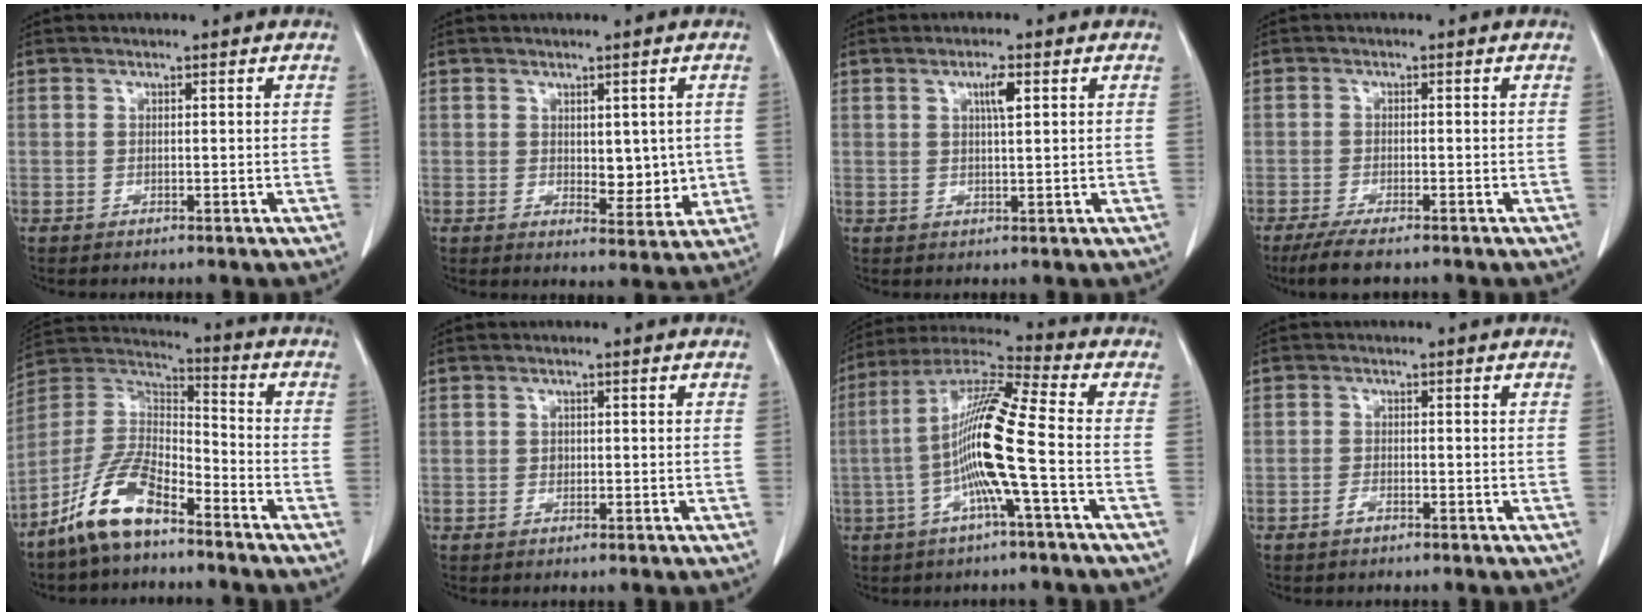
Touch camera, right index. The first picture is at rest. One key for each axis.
{"total": 5.2, "fx": 0.5, "fy": 2.7, "fz": 4.4, "tx": -0.052, "ty": -0.011, "tz": 0.014}
{"total": 2.9, "fx": 1.2, "fy": 0.4, "fz": 2.7, "tx": -0.046, "ty": -0.001, "tz": 0.018}
{"total": 4.8, "fx": -3.6, "fy": 0.8, "fz": 3.1, "tx": -0.057, "ty": -0.012, "tz": -0.059}
{"total": 11.5, "fx": -8.0, "fy": 3.6, "fz": 7.3, "tx": -0.161, "ty": 0.013, "tz": -0.160}
{"total": 0.9, "fx": 0.0, "fy": 0.8, "fz": 0.4, "tx": -0.005, "ty": 0.002, "tz": -0.001}
{"total": 13.4, "fx": -2.6, "fy": -0.5, "fz": 13.1, "tx": -0.258, "ty": 0.009, "tz": -0.061}
{"total": 1.2, "fx": -0.9, "fy": 0.3, "fz": 0.7, "tx": -0.011, "ty": 0.002, "tz": -0.016}